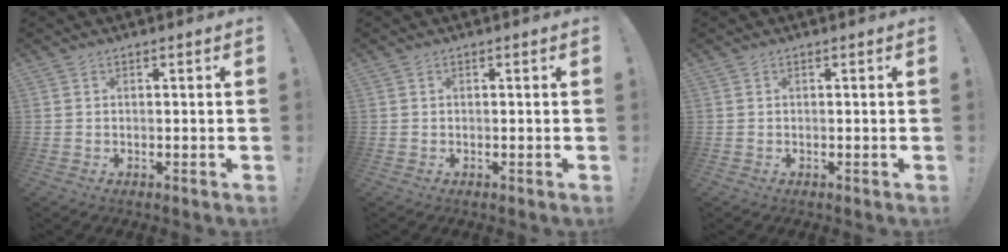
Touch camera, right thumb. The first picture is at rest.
{"total": 0.0}
{"total": 0.0}